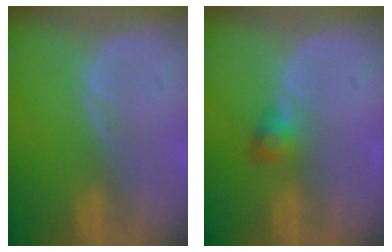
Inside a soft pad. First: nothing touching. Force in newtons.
{"total": 2.5, "press": 2.5, "slide": 0.5}